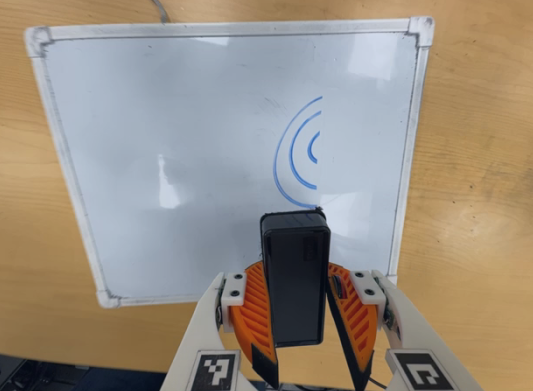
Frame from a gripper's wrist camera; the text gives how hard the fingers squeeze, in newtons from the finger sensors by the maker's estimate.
{"total": 8.1, "left": 9.2, "right": 7.0}